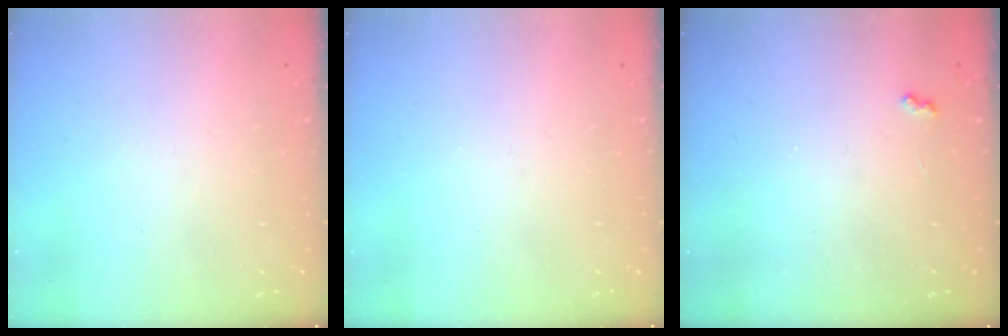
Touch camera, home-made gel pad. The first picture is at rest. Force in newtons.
{"total": 0.0}
{"total": 3.5, "press": 3.4, "slide": 0.5}